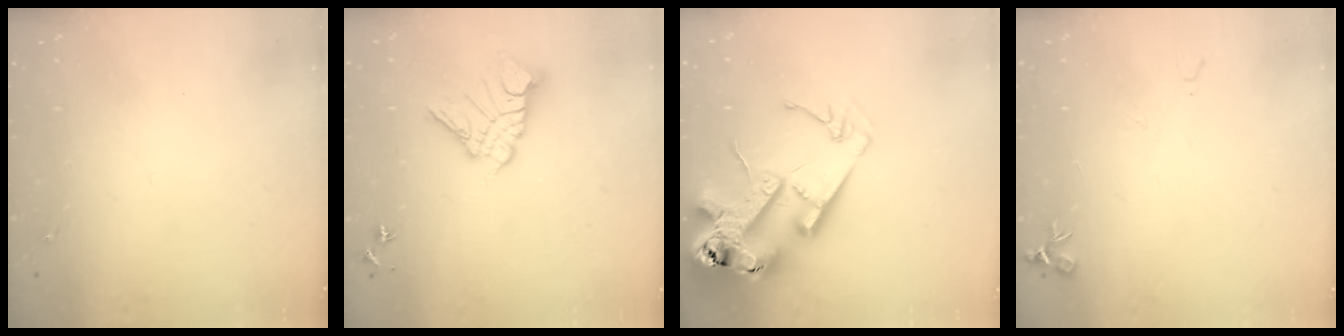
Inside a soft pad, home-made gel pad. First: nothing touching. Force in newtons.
{"total": 11.7, "press": 11.7, "slide": 1.2}
{"total": 24.1, "press": 23.9, "slide": 3.2}
{"total": 6.9, "press": 6.9, "slide": 0.7}